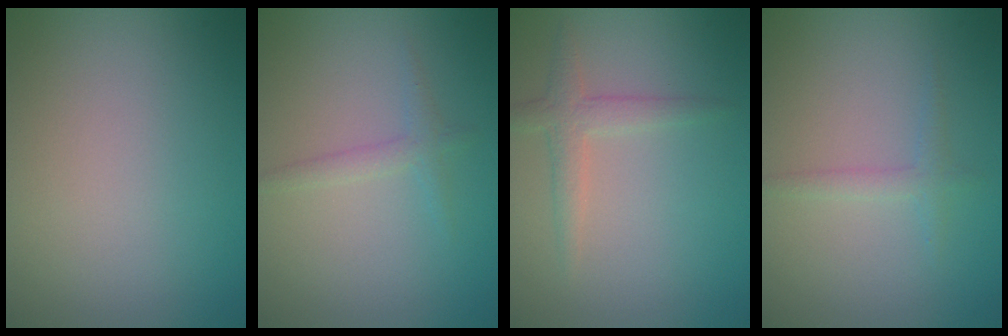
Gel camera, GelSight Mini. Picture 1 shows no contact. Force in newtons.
{"total": 1.4, "press": 1.4, "slide": 0.1}
{"total": 2.0, "press": 2.0, "slide": 0.1}
{"total": 1.3, "press": 1.3, "slide": 0.1}